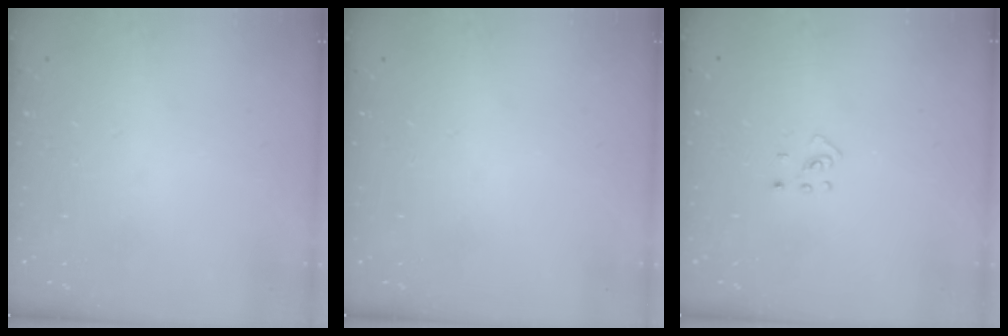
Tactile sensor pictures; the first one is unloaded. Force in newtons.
{"total": 0.0}
{"total": 2.7, "press": 2.7, "slide": 0.5}